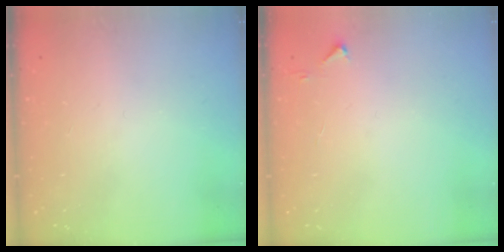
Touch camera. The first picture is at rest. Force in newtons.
{"total": 2.8, "press": 2.8, "slide": 0.4}